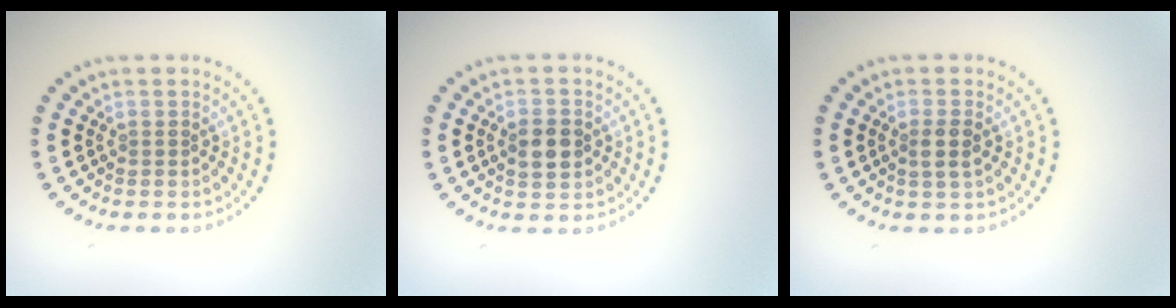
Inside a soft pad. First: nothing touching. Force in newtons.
{"total": 3.0, "press": 3.0, "slide": 0.1}
{"total": 1.8, "press": 1.7, "slide": 0.7}